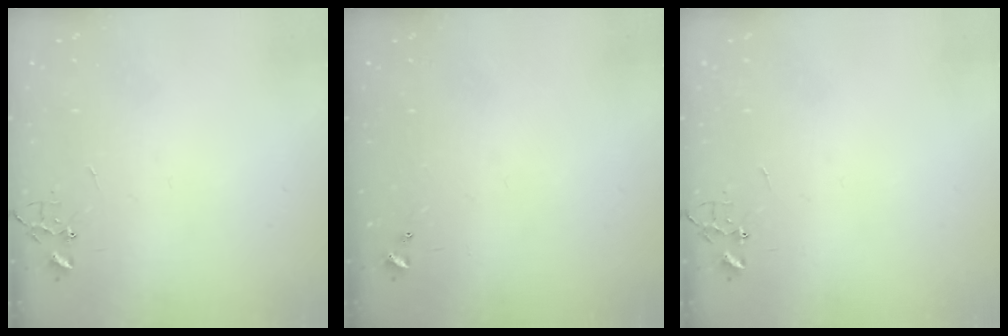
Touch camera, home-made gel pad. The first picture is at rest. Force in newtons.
{"total": 0.0}
{"total": 0.0}